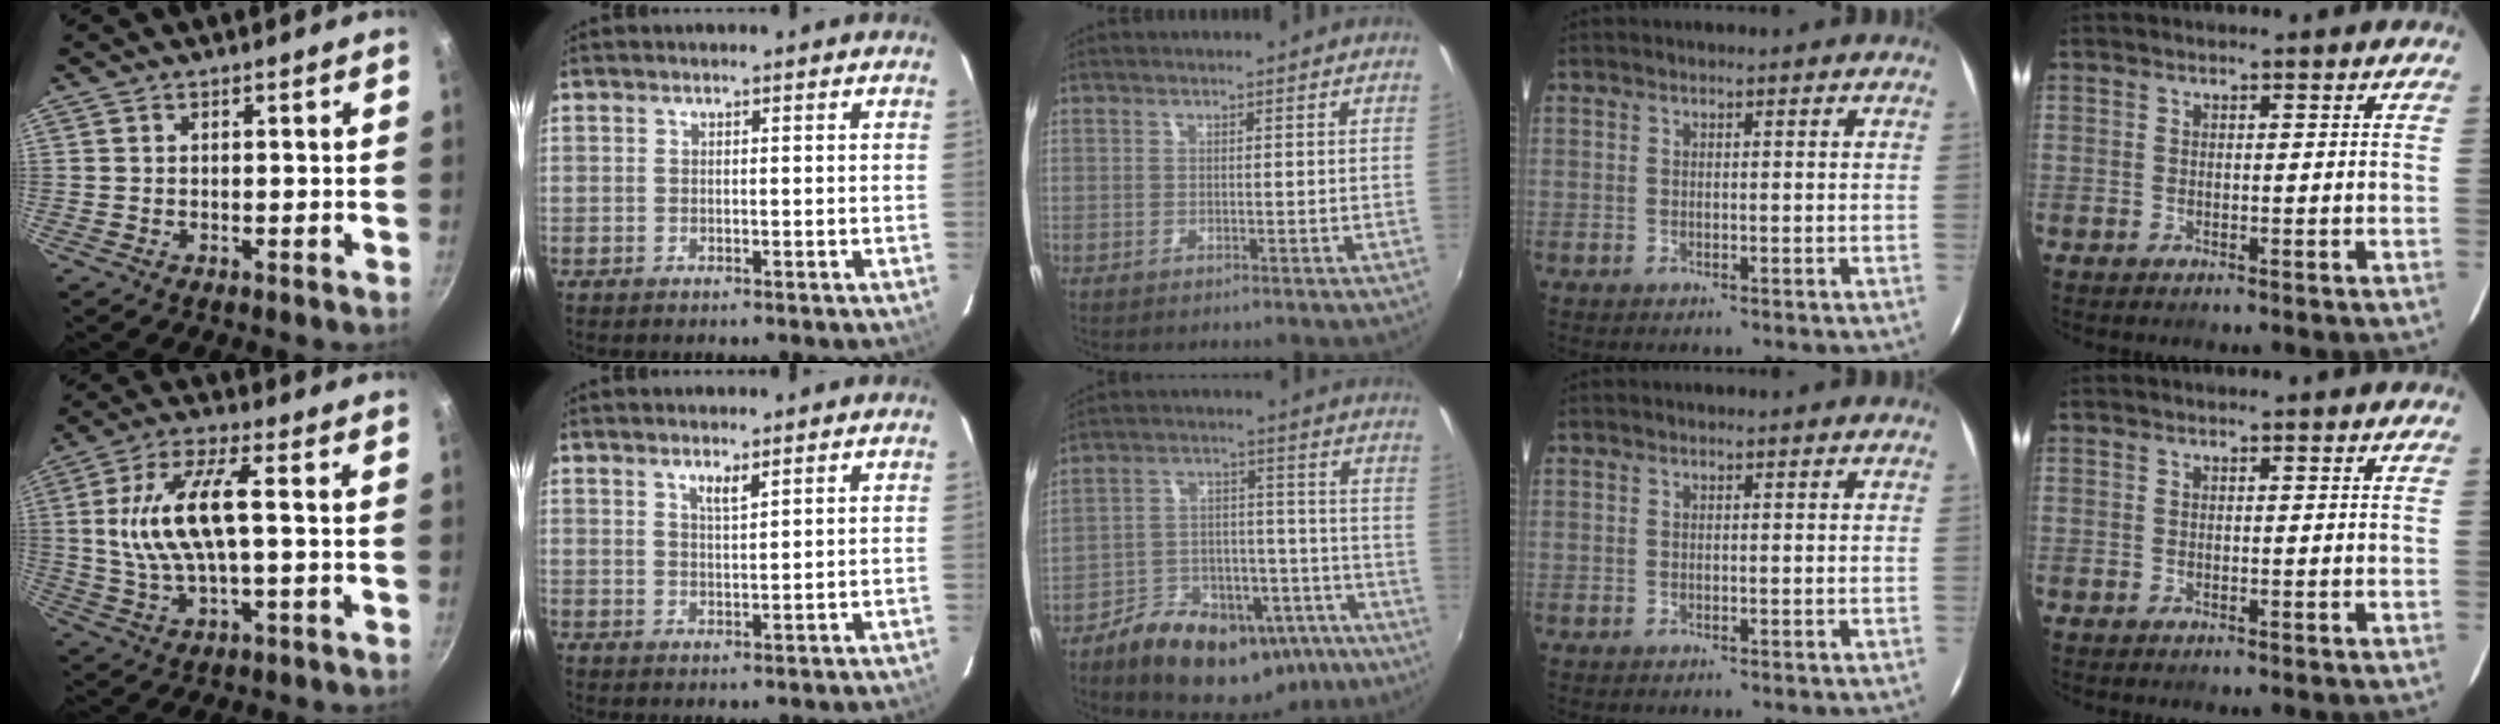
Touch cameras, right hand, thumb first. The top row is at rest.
{"thumb": {"total": 13.4, "force": [0.8, 4.9, 12.5], "torque": [-0.249, 0.013, 0.013]}, "index": {"total": 2.5, "force": [1.6, 0.5, 1.8], "torque": [-0.029, 0.002, 0.029]}, "middle": {"total": 23.1, "force": [-15.6, 12.2, 11.9], "torque": [-0.202, 0.026, -0.196]}}